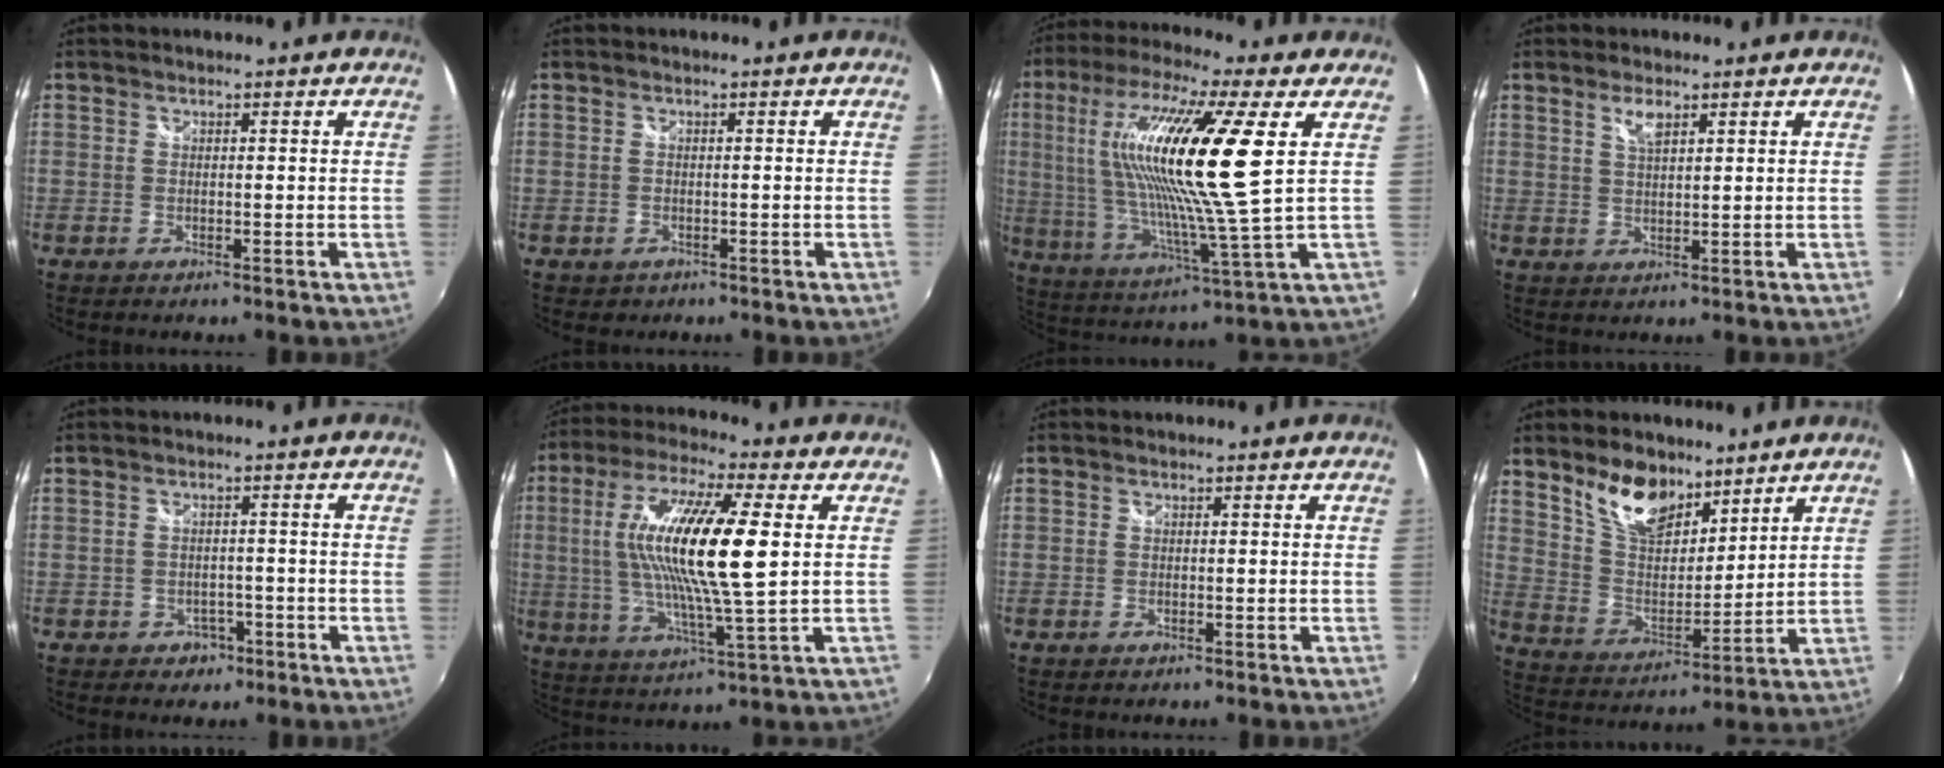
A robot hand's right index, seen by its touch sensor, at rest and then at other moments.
{"total": 1.7, "force": [-0.8, 1.3, 0.5], "torque": [-0.012, -0.002, -0.009]}
{"total": 20.7, "force": [5.3, 2.0, 19.9], "torque": [-0.362, 0.006, 0.095]}
{"total": 3.1, "force": [1.8, 1.0, 2.3], "torque": [-0.041, 0.001, 0.033]}
{"total": 3.8, "force": [-2.1, 3.0, 0.9], "torque": [-0.027, 0.008, -0.022]}
{"total": 18.3, "force": [2.6, 2.8, 17.9], "torque": [-0.329, 0.002, 0.042]}
{"total": 0.7, "force": [-0.4, 0.5, 0.2], "torque": [-0.004, -0.003, -0.009]}
{"total": 12.4, "force": [8.7, 6.0, 6.4], "torque": [-0.119, 0.003, 0.165]}